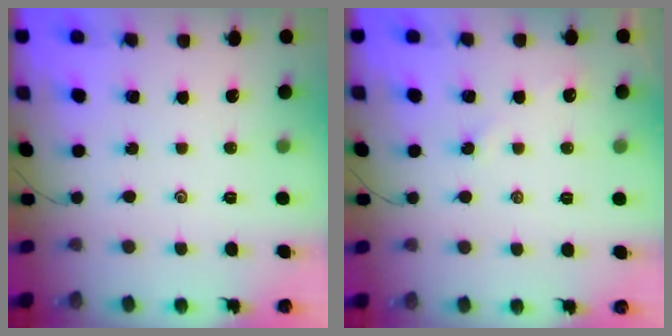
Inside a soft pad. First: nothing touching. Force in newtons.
{"total": 3.0, "press": 3.0, "slide": 0.3}